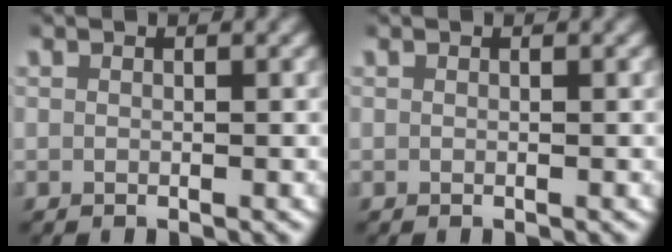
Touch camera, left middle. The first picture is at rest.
{"total": 0.0}